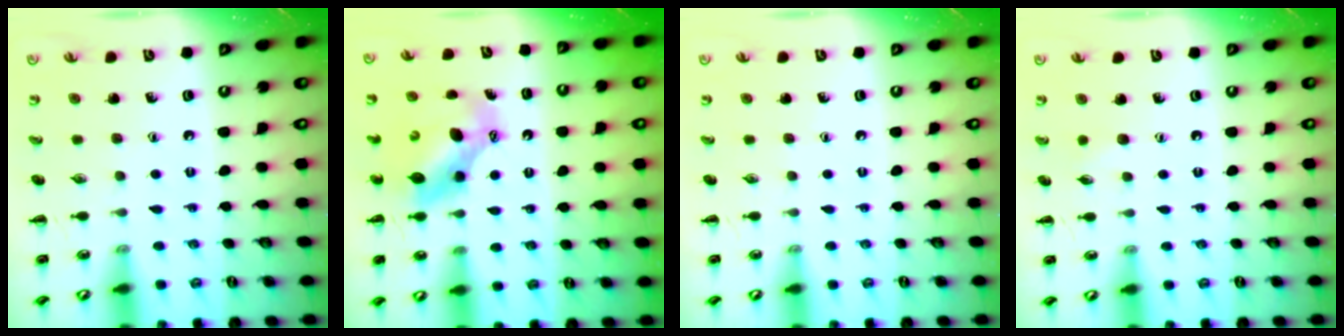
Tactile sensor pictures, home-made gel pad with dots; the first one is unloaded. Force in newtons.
{"total": 6.5, "press": 6.4, "slide": 1.3}
{"total": 0.0}
{"total": 3.6, "press": 3.5, "slide": 0.9}